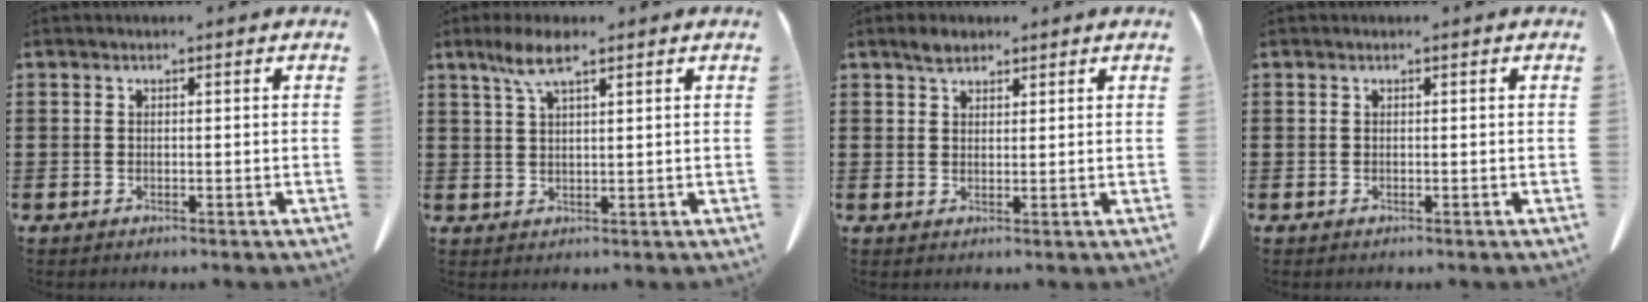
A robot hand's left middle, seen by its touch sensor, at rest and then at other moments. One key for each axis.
{"total": 5.2, "fx": 3.0, "fy": 1.1, "fz": 4.0, "tx": -0.086, "ty": 0.005, "tz": 0.053}
{"total": 2.3, "fx": 1.8, "fy": 1.0, "fz": 0.9, "tx": -0.013, "ty": 0.000, "tz": 0.033}
{"total": 0.0}